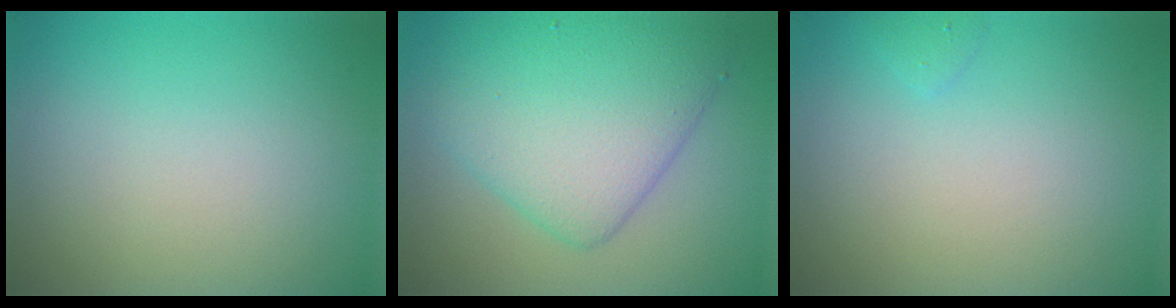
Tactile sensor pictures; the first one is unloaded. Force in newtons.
{"total": 7.5, "press": 7.5, "slide": 0.3}
{"total": 0.6, "press": 0.6, "slide": 0.0}